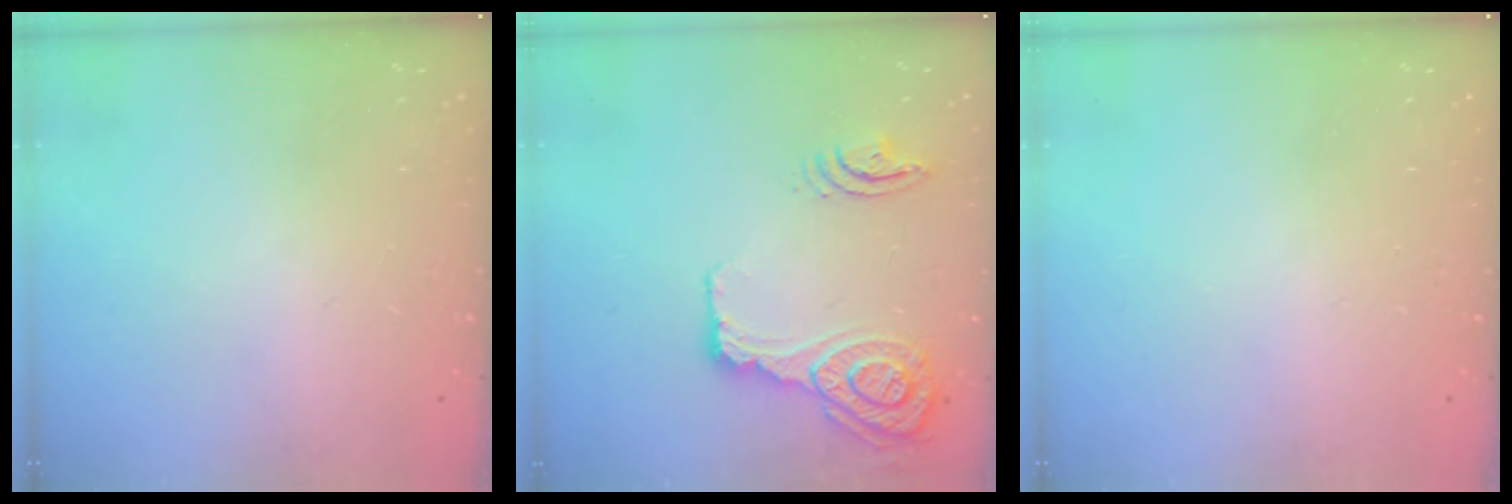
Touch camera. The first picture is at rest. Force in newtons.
{"total": 17.9, "press": 17.6, "slide": 3.7}
{"total": 0.0}